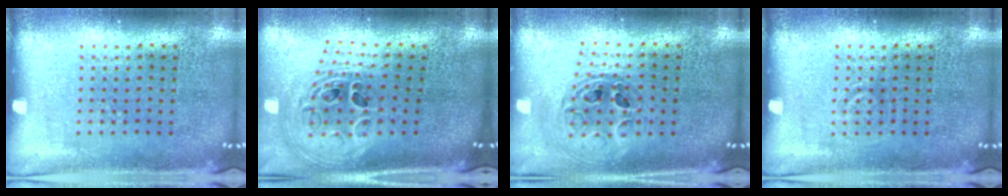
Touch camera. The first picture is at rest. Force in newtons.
{"total": 1.9, "press": 1.6, "slide": 1.1}
{"total": 0.8, "press": 0.7, "slide": 0.2}
{"total": 0.8, "press": 0.7, "slide": 0.2}